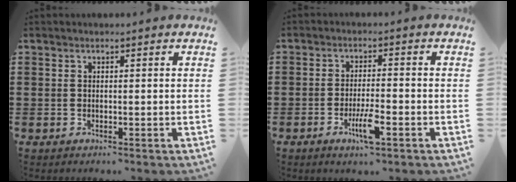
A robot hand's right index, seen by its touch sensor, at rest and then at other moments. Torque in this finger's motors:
{"motor_torque": [0.20, -0.13, 0.28, 0.07]}